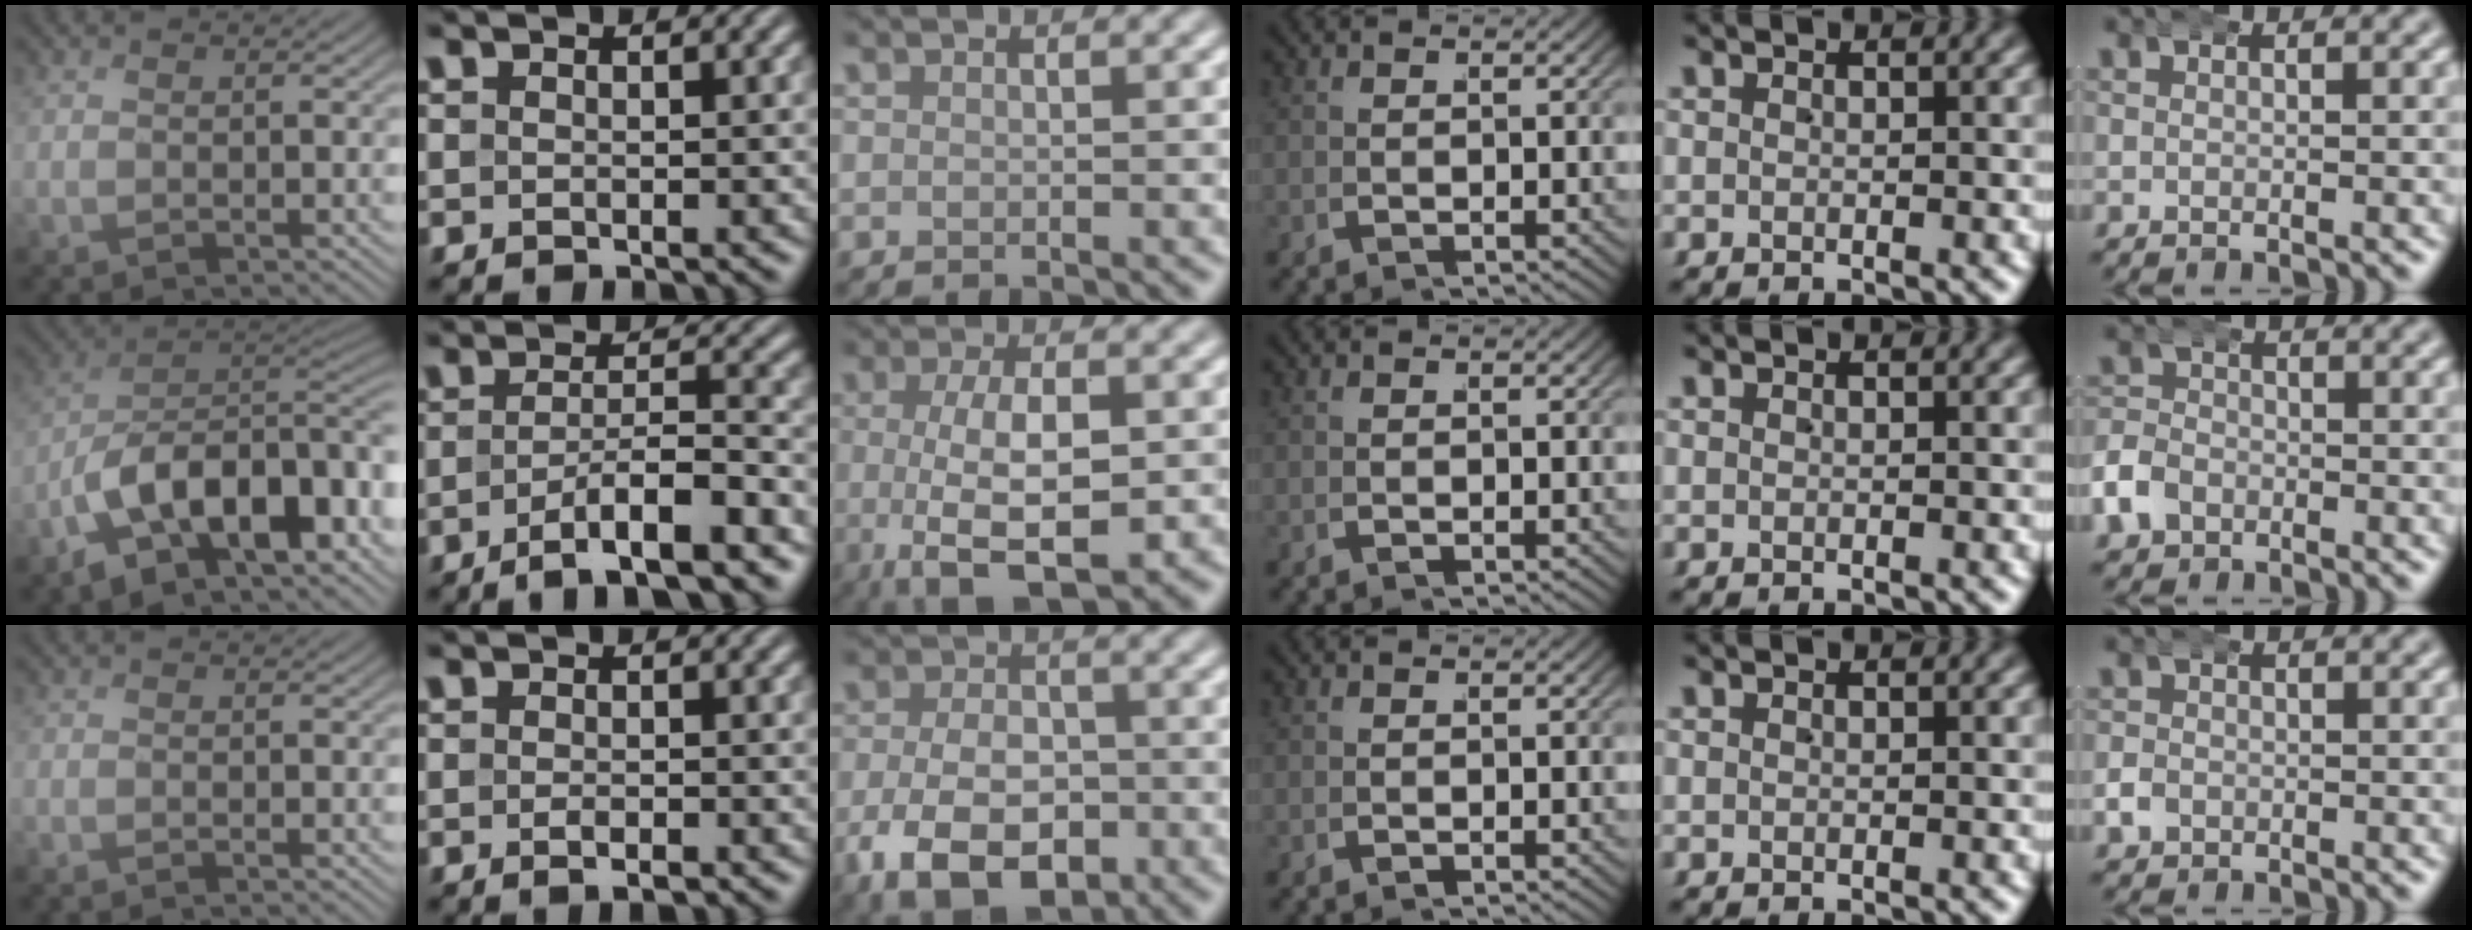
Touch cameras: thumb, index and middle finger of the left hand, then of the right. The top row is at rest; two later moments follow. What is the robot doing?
{"motion": "wrap", "object": "arm wrap"}